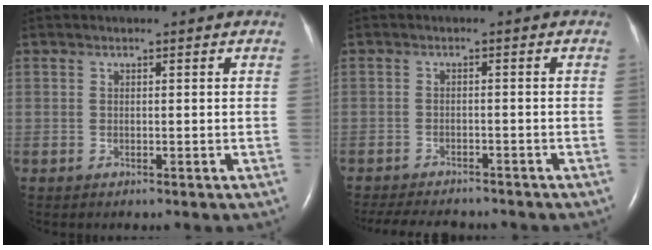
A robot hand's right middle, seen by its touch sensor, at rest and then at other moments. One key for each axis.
{"total": 10.2, "fx": -9.1, "fy": 2.8, "fz": 3.7, "tx": -0.069, "ty": -0.009, "tz": -0.124}